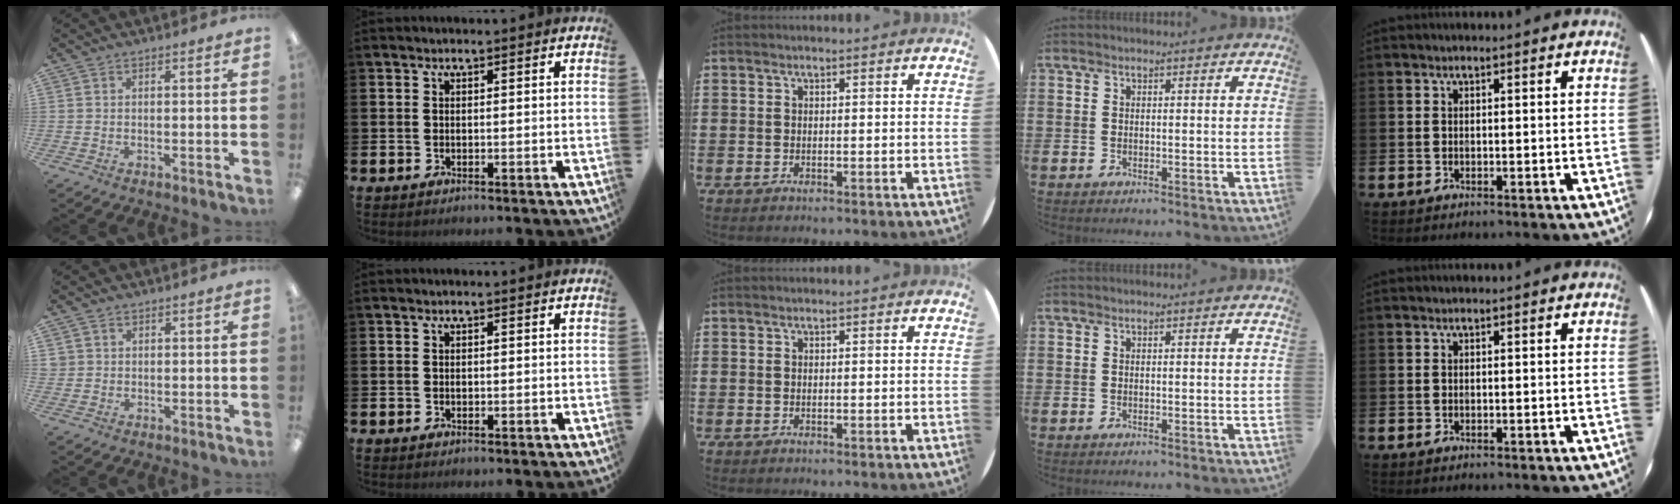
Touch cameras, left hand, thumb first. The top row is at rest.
{"thumb": {"total": 1.3, "force": [0.5, 1.2, 0.0], "torque": [-0.002, 0.002, 0.009]}}